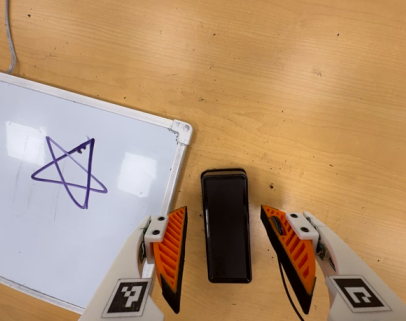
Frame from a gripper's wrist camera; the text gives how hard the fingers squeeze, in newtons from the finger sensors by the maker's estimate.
{"total": 0.0}